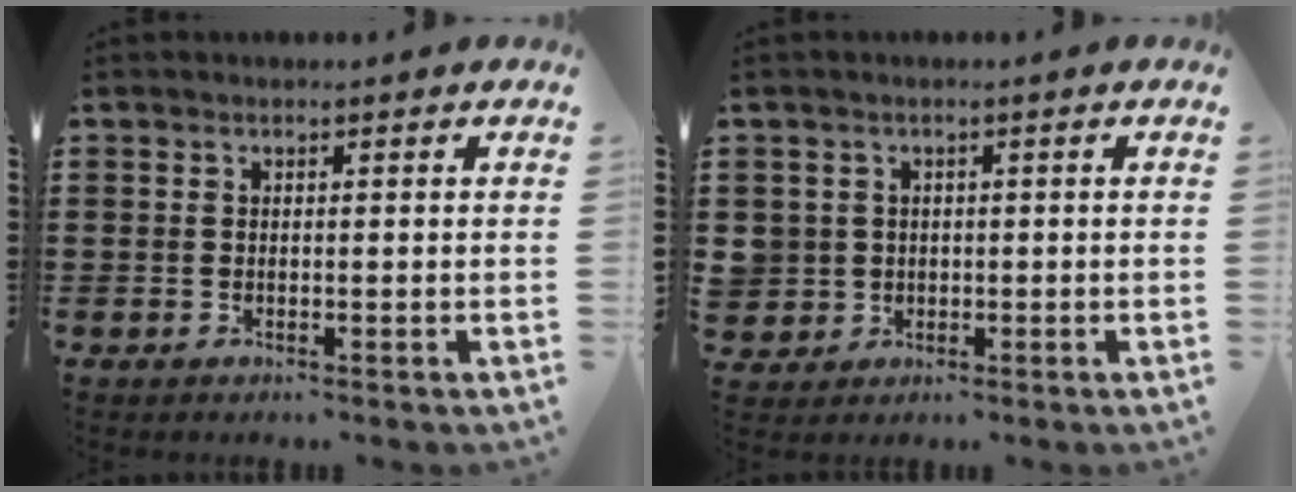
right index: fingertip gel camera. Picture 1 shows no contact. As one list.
[{"total": 2.6, "force": [0.0, 2.6, -0.1], "torque": [-0.013, 0.010, -0.003]}]